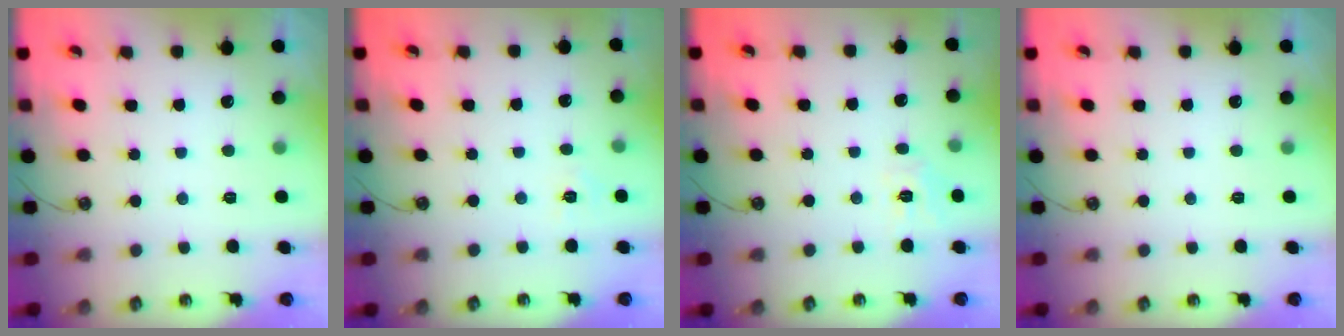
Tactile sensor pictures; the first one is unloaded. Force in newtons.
{"total": 3.1, "press": 3.0, "slide": 0.4}
{"total": 5.8, "press": 5.8, "slide": 0.5}
{"total": 0.0}